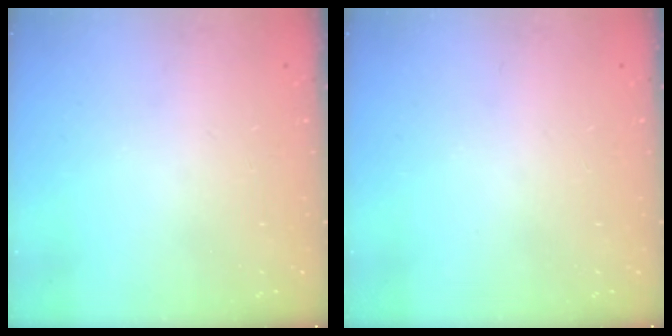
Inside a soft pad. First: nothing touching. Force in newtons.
{"total": 0.0}